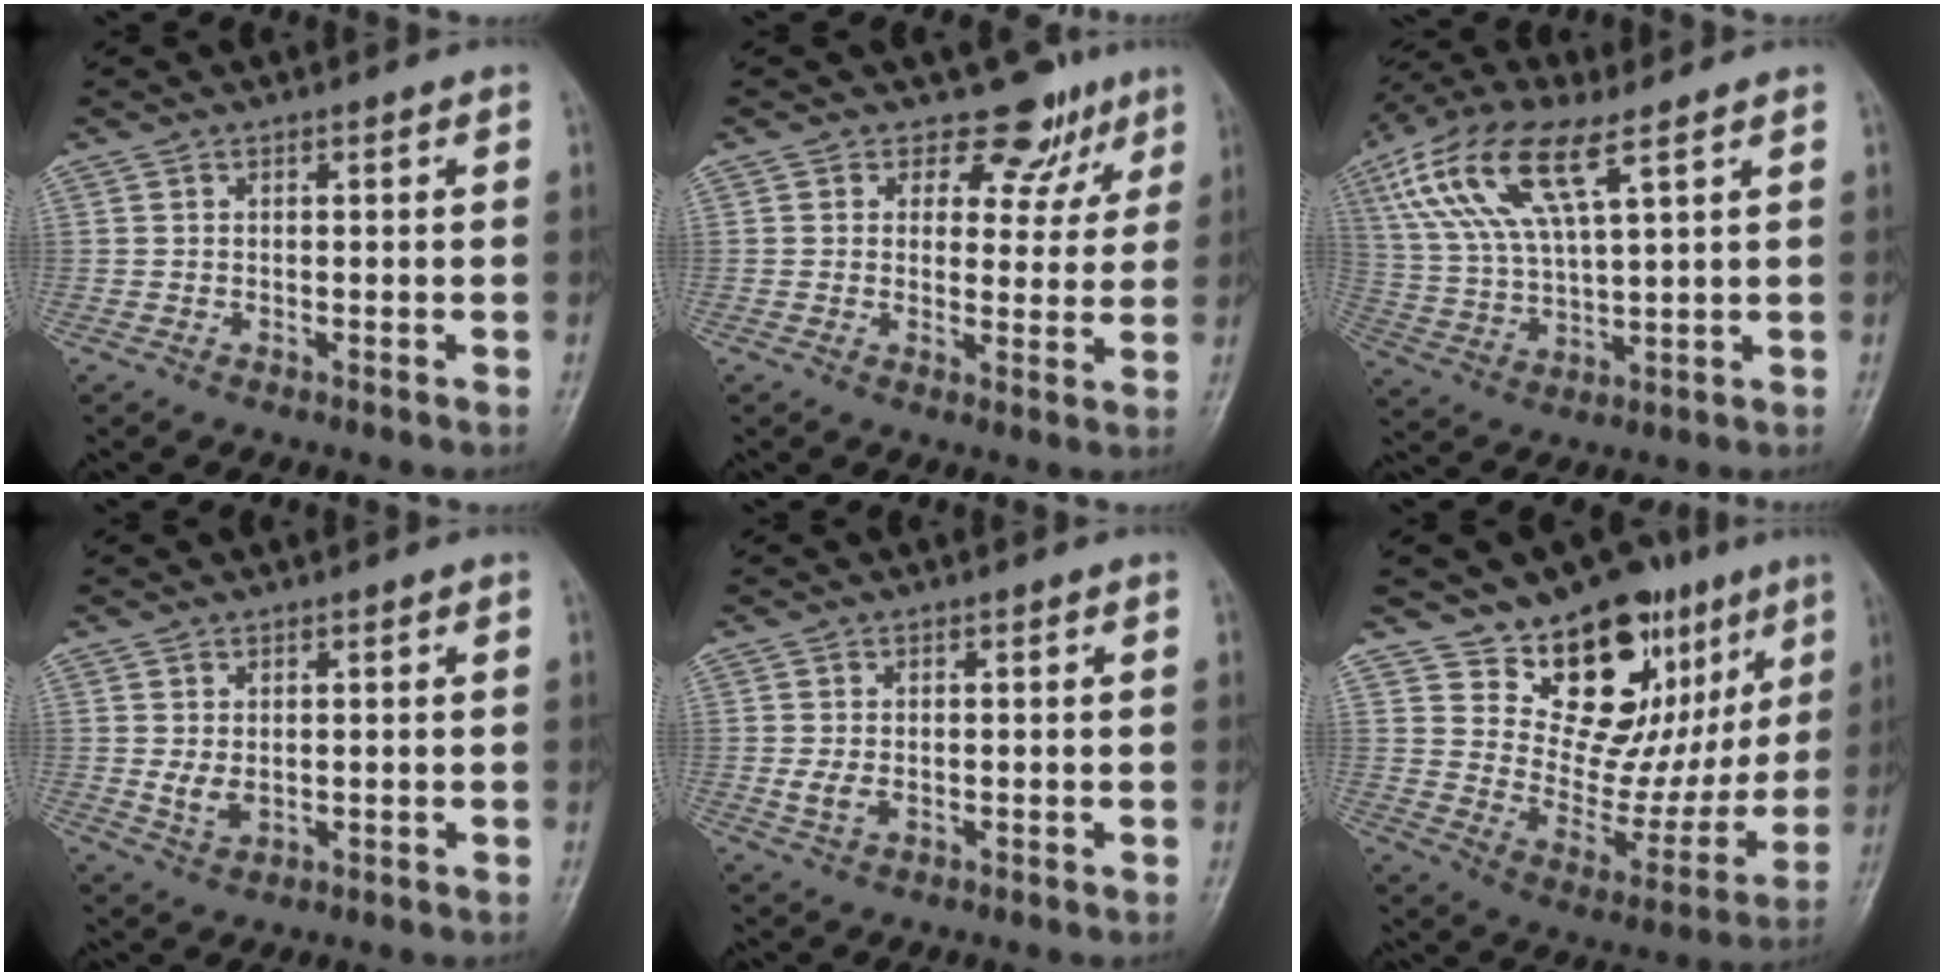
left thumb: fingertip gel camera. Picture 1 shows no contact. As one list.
[{"total": 7.3, "force": [5.1, 4.9, 1.7], "torque": [0.017, -0.029, 0.057]}, {"total": 15.7, "force": [7.5, 5.4, 12.7], "torque": [-0.269, -0.003, 0.145]}, {"total": 3.1, "force": [0.5, 2.0, 2.3], "torque": [-0.037, -0.011, 0.015]}, {"total": 2.5, "force": [-0.2, 1.7, 1.9], "torque": [-0.040, -0.007, -0.001]}, {"total": 20.6, "force": [11.6, 11.3, 12.6], "torque": [-0.107, -0.060, 0.189]}]